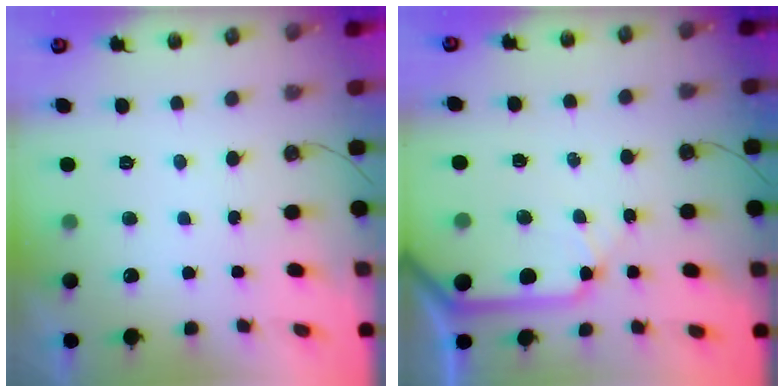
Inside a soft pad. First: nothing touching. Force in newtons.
{"total": 11.3, "press": 11.2, "slide": 1.7}